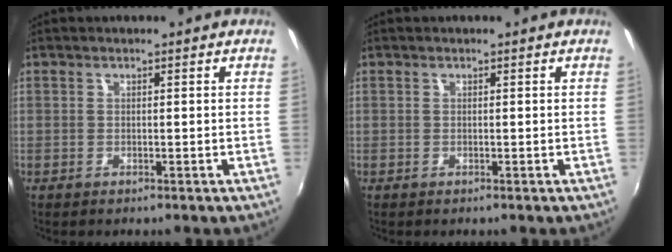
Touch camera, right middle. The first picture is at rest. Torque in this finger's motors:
{"motor_torque": [-0.15, -0.02, -0.01, 0.01]}